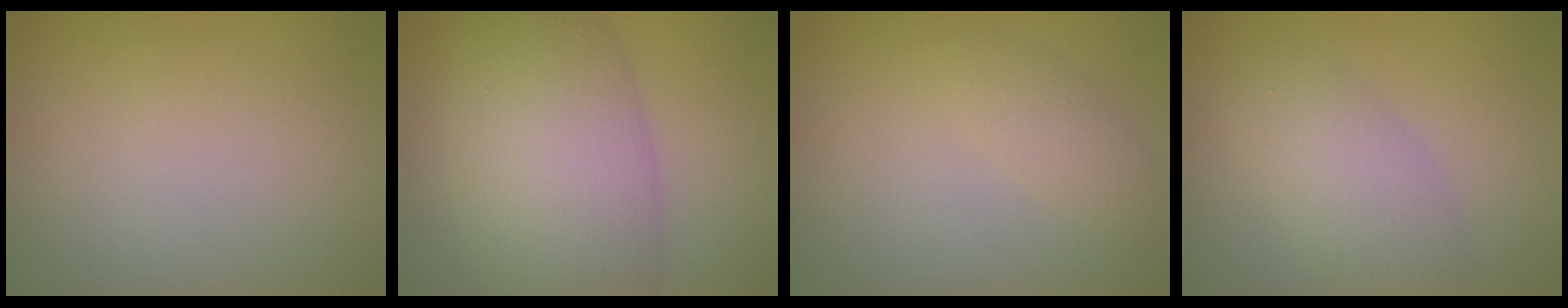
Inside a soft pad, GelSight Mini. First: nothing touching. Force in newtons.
{"total": 9.0, "press": 9.0, "slide": 0.4}
{"total": 1.6, "press": 1.6, "slide": 0.0}
{"total": 3.8, "press": 3.8, "slide": 0.2}